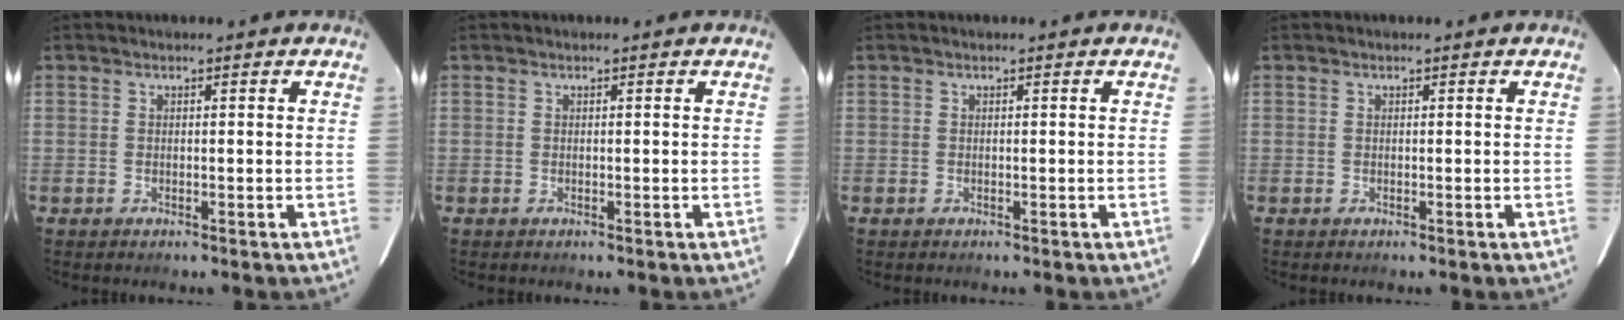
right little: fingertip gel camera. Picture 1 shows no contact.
{"total": 0.0}
{"total": 0.0}
{"total": 0.0}